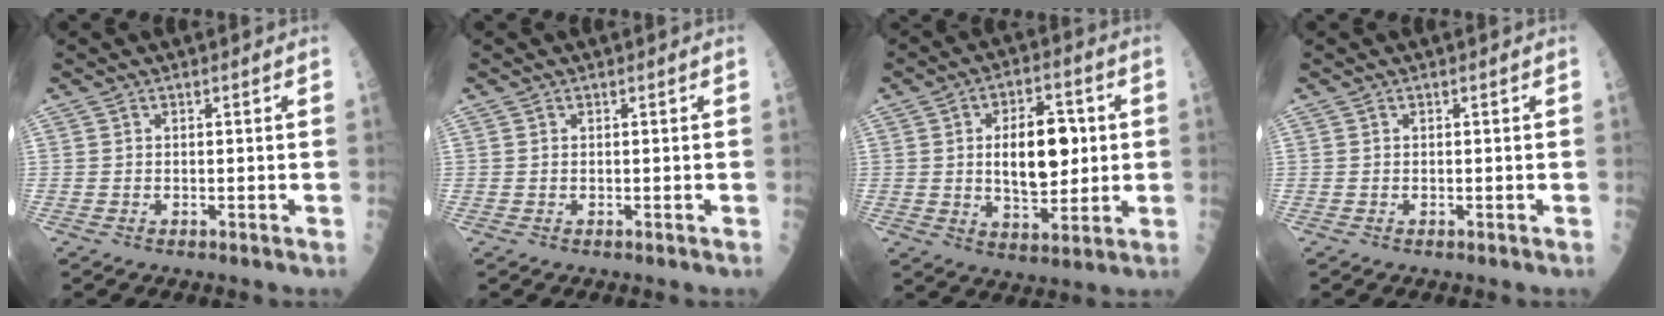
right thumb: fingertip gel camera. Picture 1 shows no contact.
{"total": 0.0}
{"total": 13.2, "force": [1.3, 7.0, 11.1], "torque": [-0.138, 0.000, 0.024]}
{"total": 0.0}